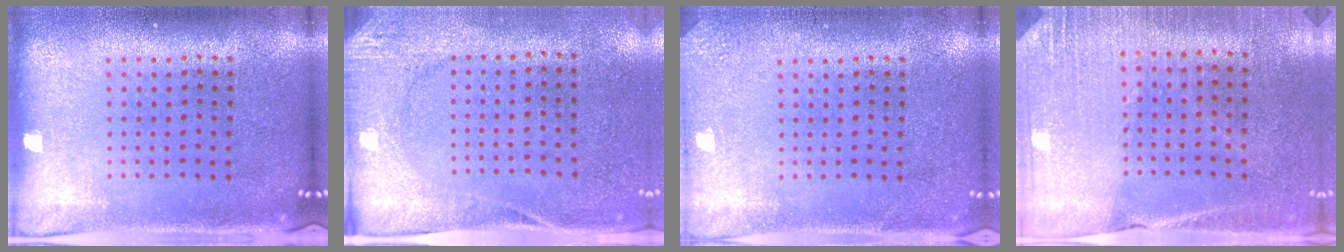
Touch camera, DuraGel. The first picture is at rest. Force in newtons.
{"total": 2.7, "press": 2.1, "slide": 1.7}
{"total": 1.9, "press": 1.9, "slide": 0.2}
{"total": 2.7, "press": 2.6, "slide": 0.7}